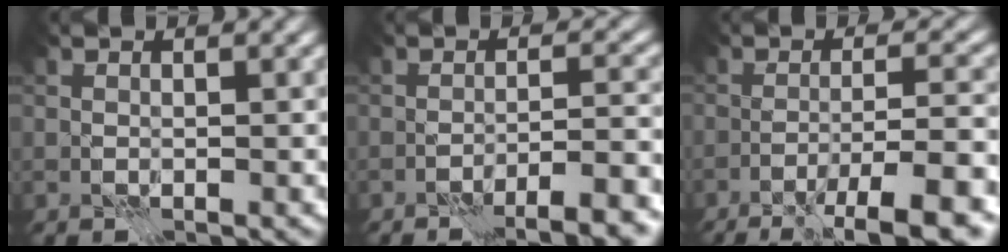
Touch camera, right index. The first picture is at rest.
{"total": 6.0, "force": [-4.4, 0.9, 4.0], "torque": [-0.044, 0.010, -0.061]}
{"total": 8.2, "force": [-5.5, 0.9, 6.1], "torque": [-0.076, 0.010, -0.083]}